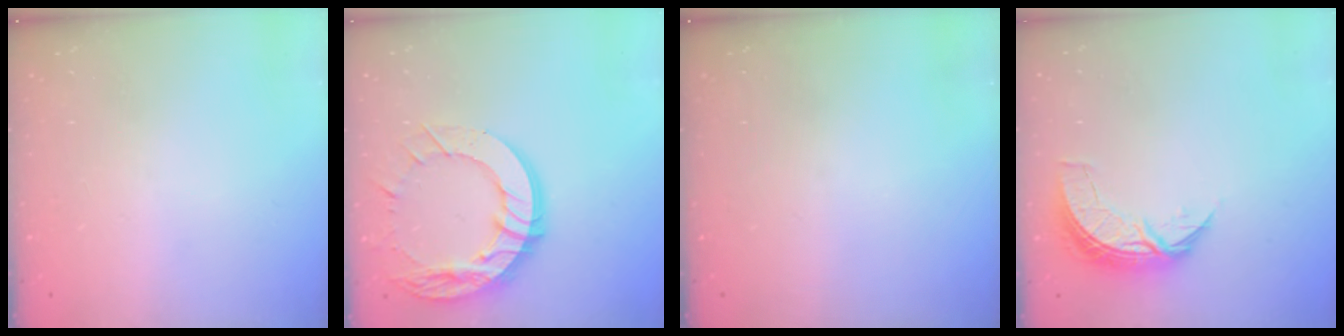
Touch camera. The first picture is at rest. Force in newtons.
{"total": 16.7, "press": 16.6, "slide": 1.6}
{"total": 0.0}
{"total": 7.3, "press": 7.3, "slide": 0.5}